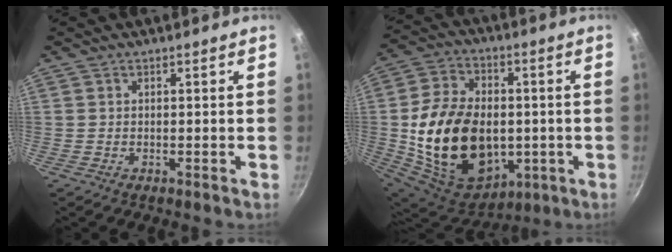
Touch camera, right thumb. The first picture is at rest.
{"total": 25.2, "force": [-1.8, 17.6, 18.0], "torque": [-0.306, 0.007, -0.012]}